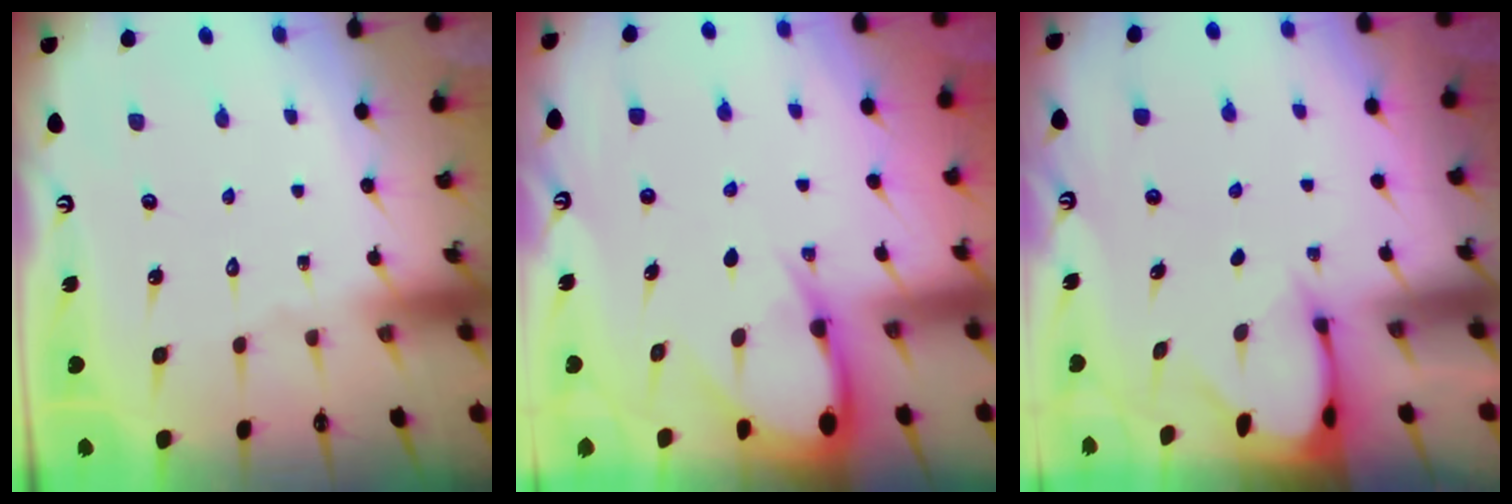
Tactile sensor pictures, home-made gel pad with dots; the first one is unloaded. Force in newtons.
{"total": 7.8, "press": 7.8, "slide": 0.7}
{"total": 2.4, "press": 2.3, "slide": 0.3}